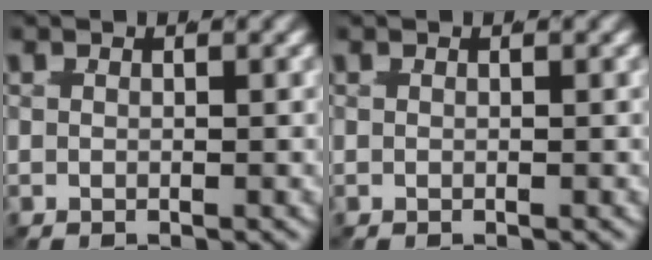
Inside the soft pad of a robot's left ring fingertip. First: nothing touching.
{"total": 0.0}